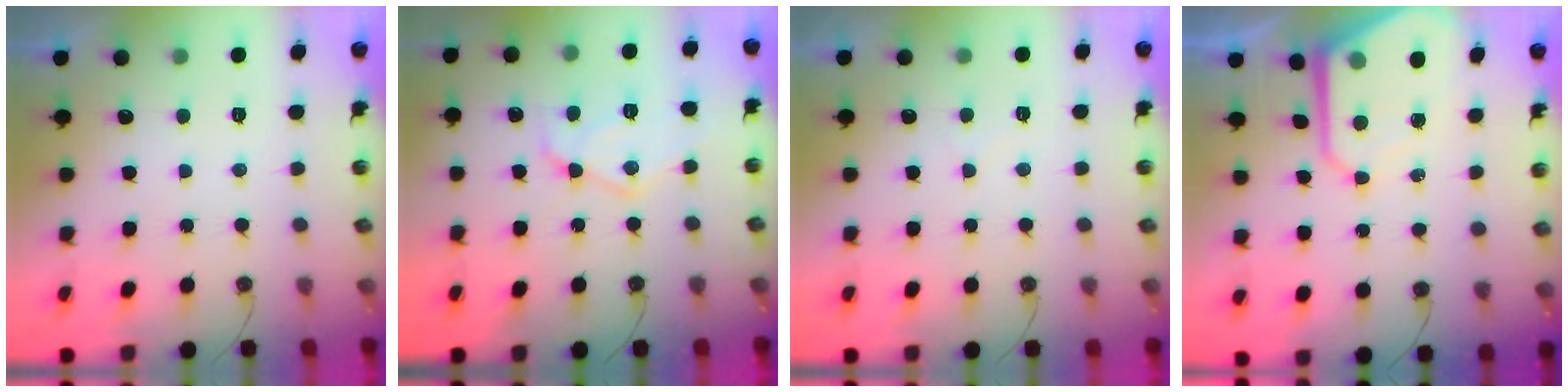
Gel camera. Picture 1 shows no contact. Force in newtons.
{"total": 14.7, "press": 14.7, "slide": 1.0}
{"total": 4.7, "press": 4.6, "slide": 0.6}
{"total": 10.6, "press": 10.5, "slide": 1.0}